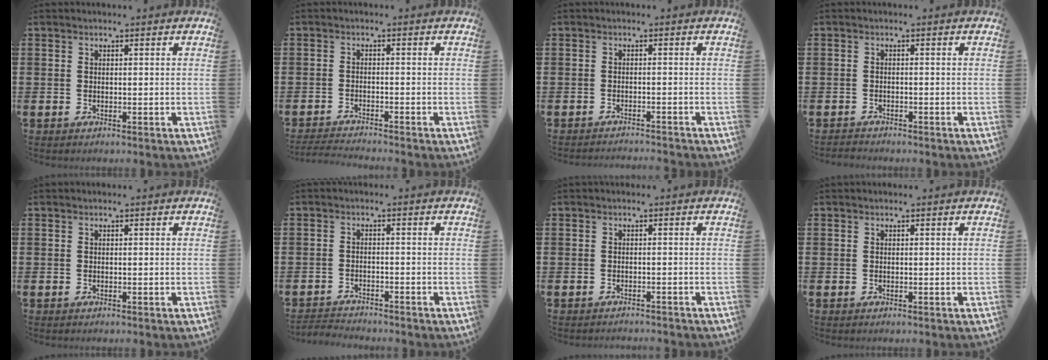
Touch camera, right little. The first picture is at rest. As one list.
[{"total": 1.8, "force": [-1.7, -0.2, 0.4], "torque": [-0.006, 0.003, -0.034]}, {"total": 1.1, "force": [-1.1, -0.2, -0.1], "torque": [0.000, 0.002, -0.023]}, {"total": 0.8, "force": [-0.8, 0.1, -0.1], "torque": [-0.001, 0.000, -0.017]}, {"total": 0.0}, {"total": 2.0, "force": [-2.0, 0.0, -0.2], "torque": [-0.003, 0.002, -0.043]}, {"total": 0.8, "force": [-0.8, -0.1, 0.0], "torque": [-0.002, -0.001, -0.016]}, {"total": 0.0}]